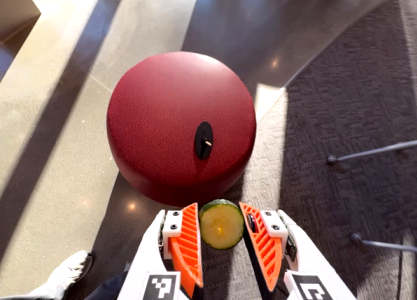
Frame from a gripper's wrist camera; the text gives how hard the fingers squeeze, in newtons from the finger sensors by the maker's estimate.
{"total": 6.7, "left": 6.4, "right": 7.0}